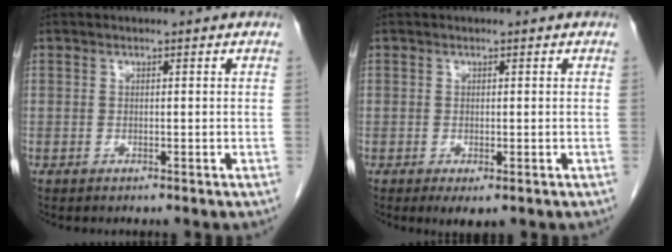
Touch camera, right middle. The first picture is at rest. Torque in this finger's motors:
{"motor_torque": [0.49, -0.33, 0.09, 0.05]}